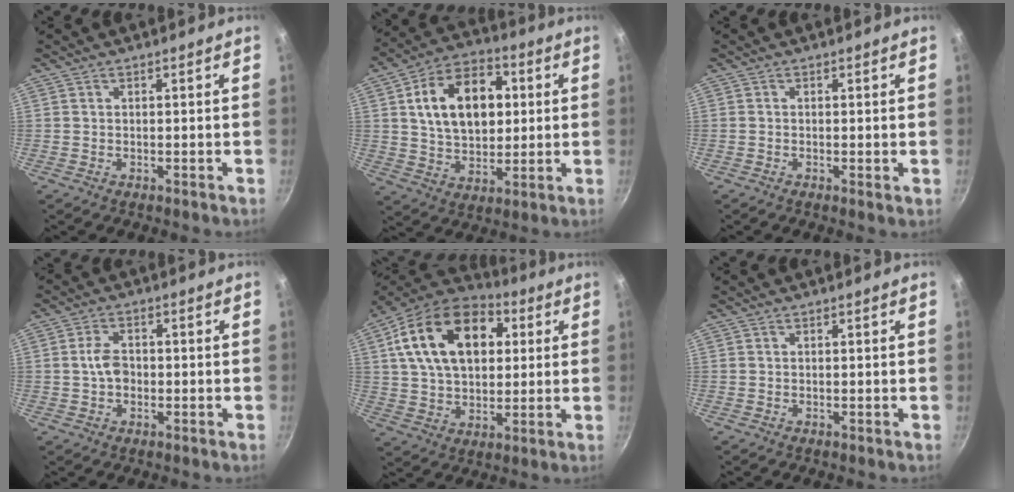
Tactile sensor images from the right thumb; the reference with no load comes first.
{"total": 17.8, "force": [3.6, 12.0, 12.7], "torque": [-0.174, 0.010, 0.055]}
{"total": 0.7, "force": [-0.1, 0.2, 0.6], "torque": [-0.011, -0.003, -0.004]}
{"total": 4.3, "force": [-0.3, 3.1, 3.1], "torque": [-0.046, 0.014, -0.009]}
{"total": 22.4, "force": [6.3, 14.6, 15.8], "torque": [-0.252, 0.012, 0.096]}
{"total": 0.0}